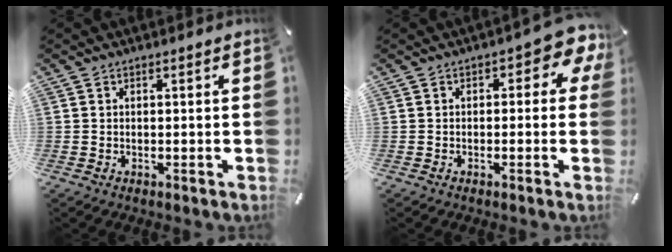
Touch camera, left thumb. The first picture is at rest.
{"total": 5.7, "force": [1.2, 2.9, 4.7], "torque": [-0.059, 0.000, 0.015]}